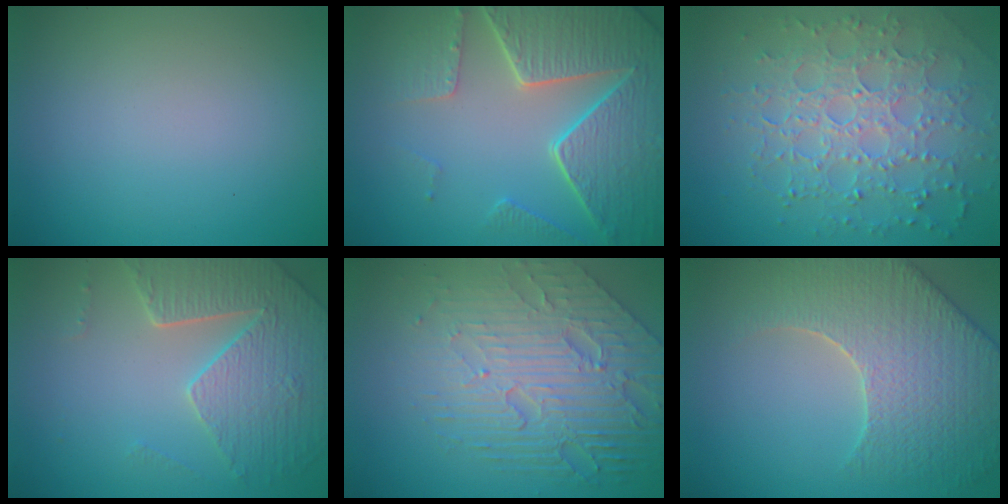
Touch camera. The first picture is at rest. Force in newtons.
{"total": 8.1, "press": 6.1, "slide": 5.3}
{"total": 7.3, "press": 5.4, "slide": 5.0}
{"total": 5.0, "press": 4.5, "slide": 2.1}
{"total": 8.4, "press": 5.7, "slide": 6.2}
{"total": 6.8, "press": 5.8, "slide": 3.6}